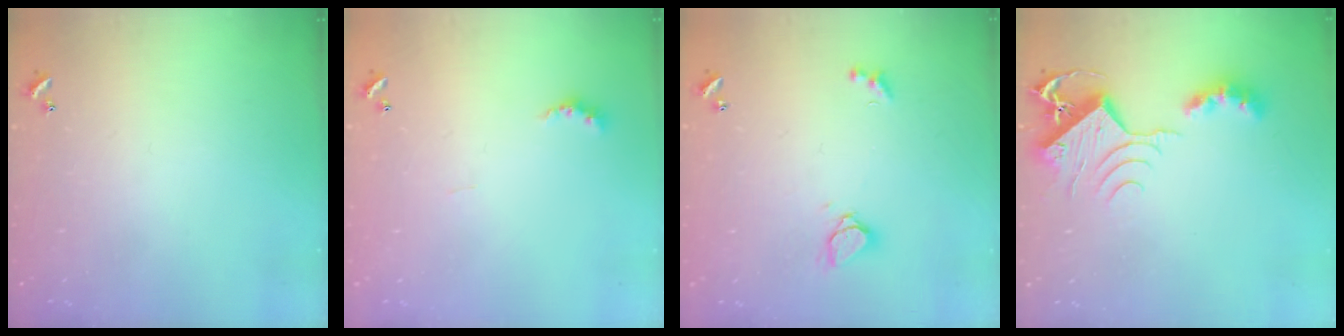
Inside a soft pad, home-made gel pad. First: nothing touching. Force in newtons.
{"total": 4.3, "press": 4.3, "slide": 0.7}
{"total": 2.1, "press": 2.0, "slide": 0.5}
{"total": 9.5, "press": 9.3, "slide": 1.6}